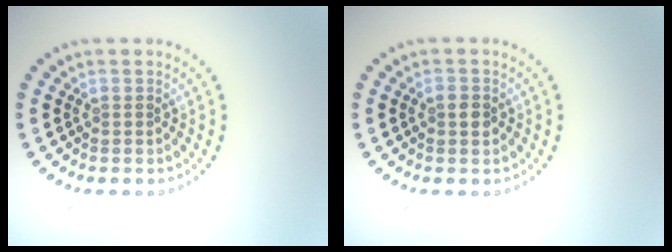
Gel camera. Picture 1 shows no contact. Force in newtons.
{"total": 1.3, "press": 1.3, "slide": 0.1}